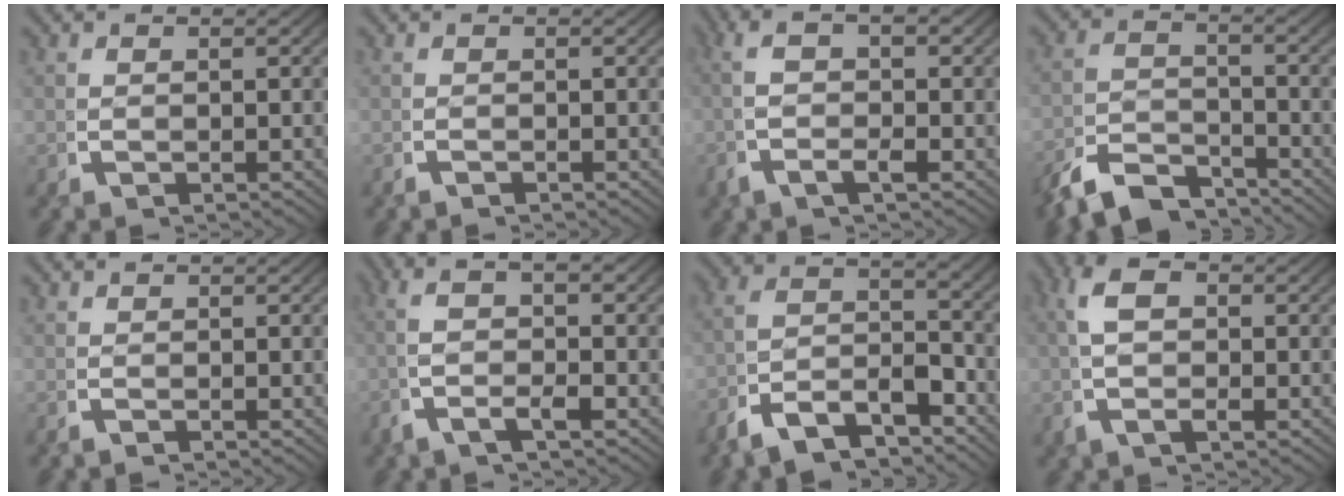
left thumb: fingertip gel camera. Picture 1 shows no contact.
{"total": 0.5, "force": [-0.5, 0.1, 0.0], "torque": [0.003, -0.003, -0.012]}
{"total": 4.1, "force": [0.2, 1.6, 3.8], "torque": [-0.084, 0.005, -0.004]}
{"total": 5.8, "force": [-5.0, 2.0, 2.1], "torque": [-0.032, -0.018, -0.090]}
{"total": 0.0}
{"total": 4.4, "force": [-0.1, 1.5, 4.1], "torque": [-0.091, 0.003, -0.008]}
{"total": 7.7, "force": [-2.9, 4.7, 5.3], "torque": [-0.105, -0.020, -0.049]}
{"total": 4.3, "force": [0.7, 2.2, 3.6], "torque": [-0.083, 0.003, 0.009]}